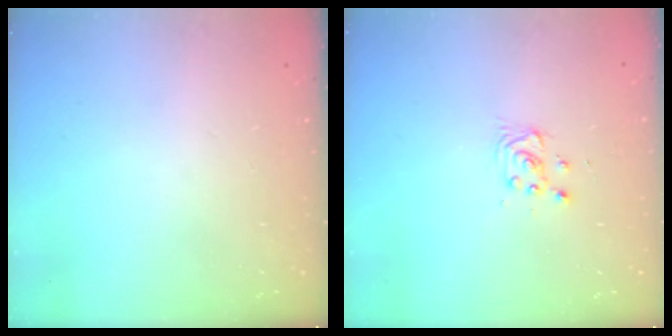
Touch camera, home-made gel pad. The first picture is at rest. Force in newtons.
{"total": 2.8, "press": 2.8, "slide": 0.4}